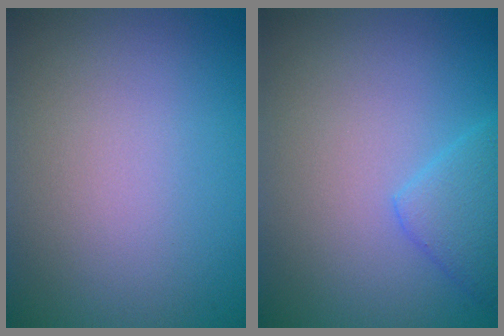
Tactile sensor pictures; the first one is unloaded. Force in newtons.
{"total": 2.6, "press": 2.6, "slide": 0.1}